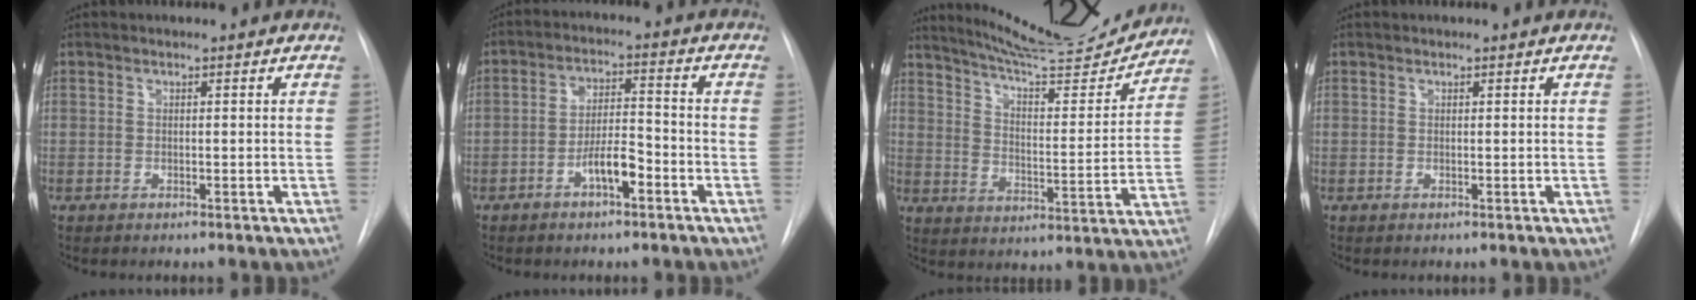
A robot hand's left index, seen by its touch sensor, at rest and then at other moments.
{"total": 6.4, "force": [-4.6, 1.2, 4.2], "torque": [-0.081, 0.008, -0.076]}
{"total": 16.6, "force": [15.7, 1.2, 5.4], "torque": [-0.087, -0.044, 0.218]}
{"total": 0.0}